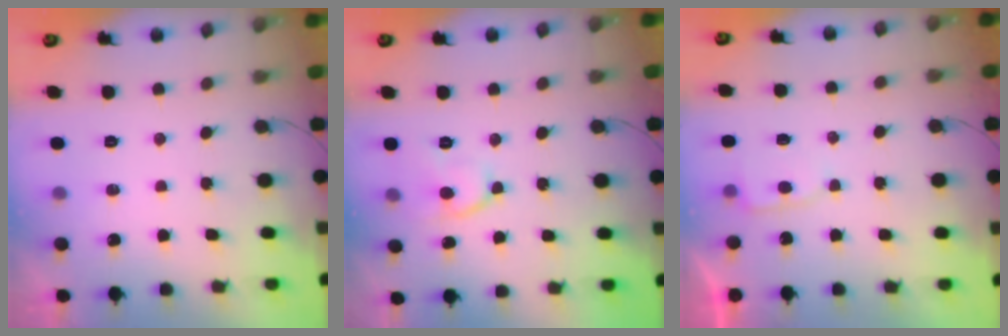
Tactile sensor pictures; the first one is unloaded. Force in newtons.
{"total": 10.3, "press": 10.3, "slide": 0.9}
{"total": 3.4, "press": 3.4, "slide": 0.2}